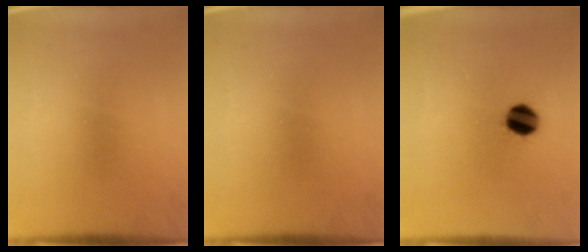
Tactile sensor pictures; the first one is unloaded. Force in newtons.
{"total": 0.0}
{"total": 6.5}